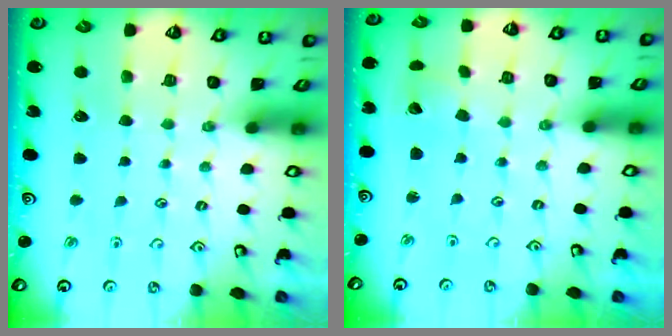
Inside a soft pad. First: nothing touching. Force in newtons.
{"total": 2.0, "press": 2.0, "slide": 0.3}